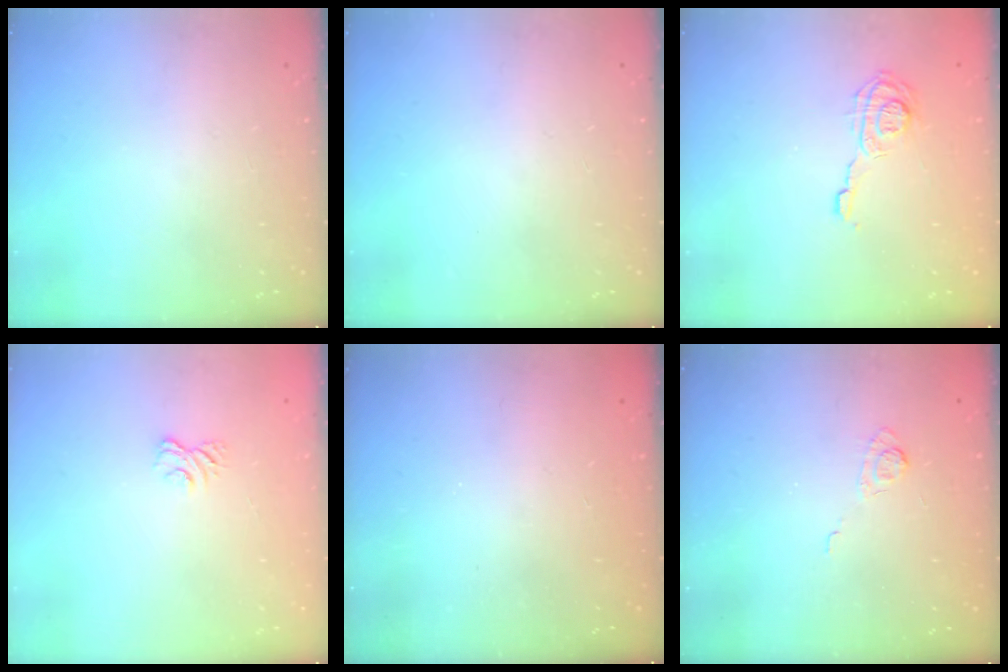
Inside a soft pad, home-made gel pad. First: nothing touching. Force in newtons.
{"total": 0.0}
{"total": 9.6, "press": 9.5, "slide": 1.2}
{"total": 2.8, "press": 2.5, "slide": 1.3}
{"total": 2.4, "press": 2.3, "slide": 0.8}
{"total": 3.7, "press": 3.4, "slide": 1.5}